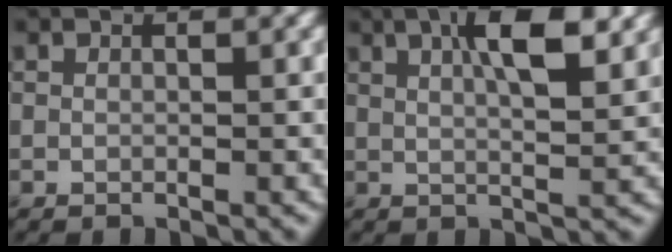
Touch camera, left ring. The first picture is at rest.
{"total": 6.0, "force": [2.5, 1.6, 5.2], "torque": [-0.076, 0.007, 0.033]}